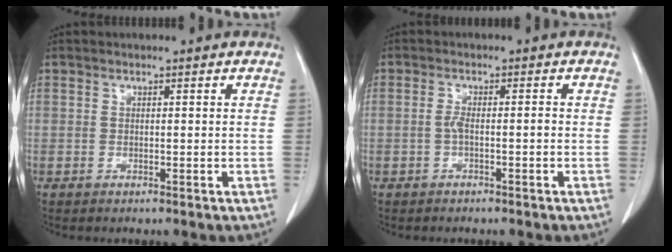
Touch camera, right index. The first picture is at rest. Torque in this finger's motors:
{"motor_torque": [0.31, -0.21, 0.13, 0.03]}